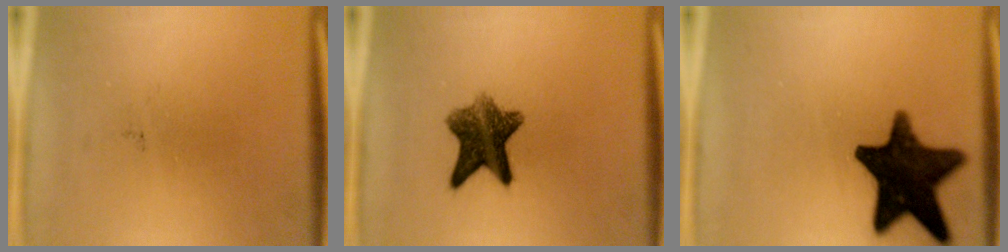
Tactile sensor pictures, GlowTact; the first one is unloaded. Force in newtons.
{"total": 8.4}
{"total": 16.1}